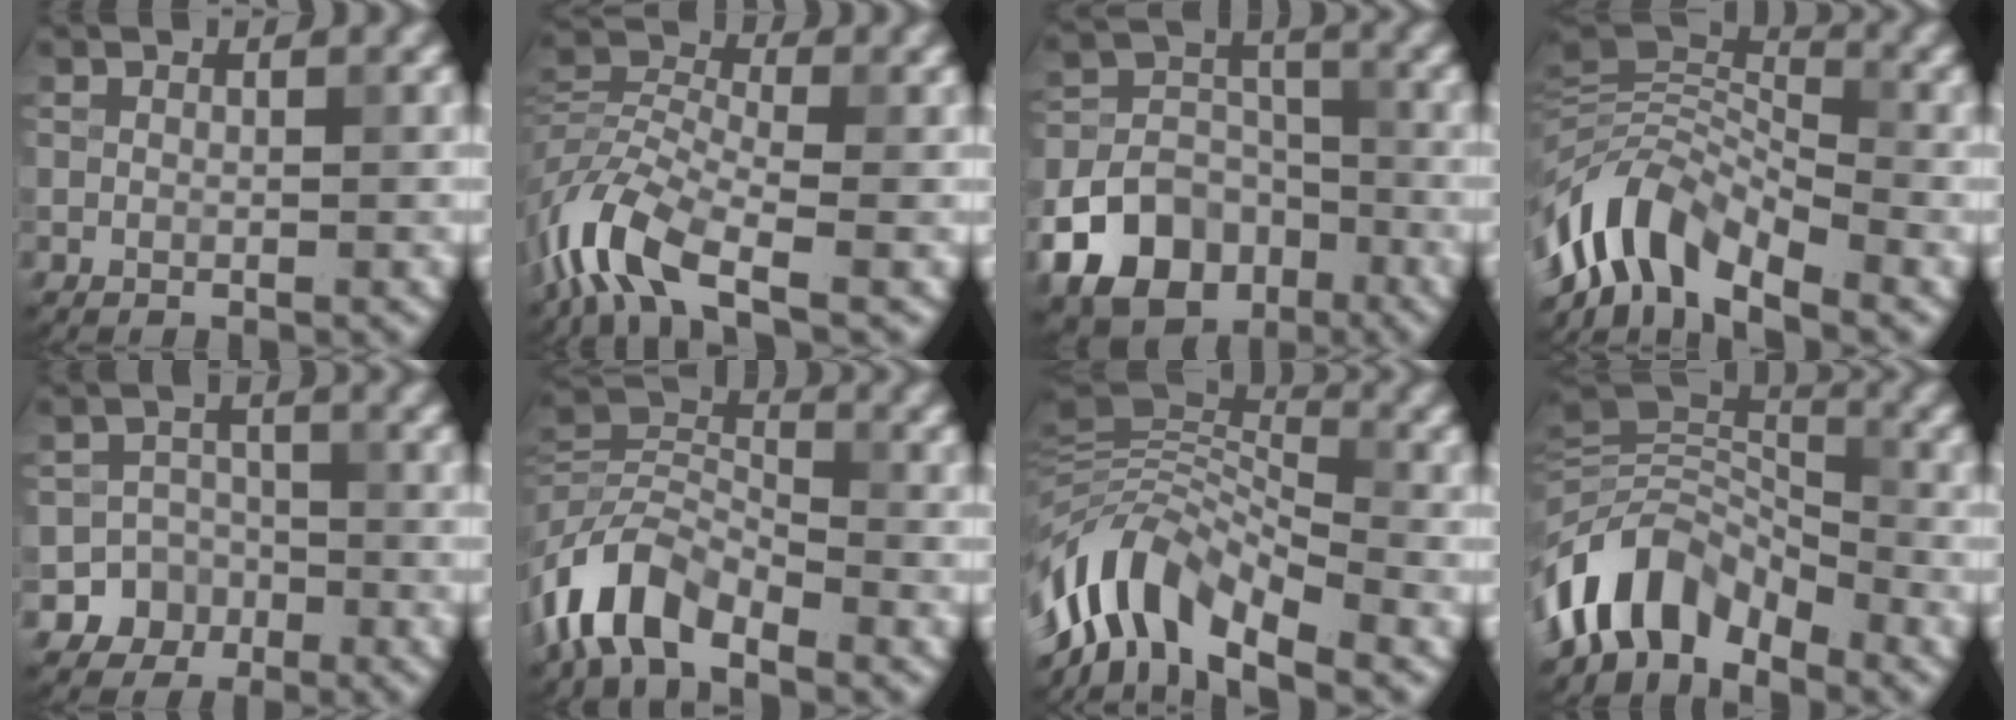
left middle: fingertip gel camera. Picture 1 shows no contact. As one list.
[{"total": 7.6, "force": [-4.5, 3.3, 5.2], "torque": [-0.111, 0.003, -0.105]}, {"total": 10.5, "force": [-5.6, 7.7, 4.6], "torque": [-0.075, -0.012, -0.112]}, {"total": 7.9, "force": [-4.7, 3.5, 5.2], "torque": [-0.084, 0.009, -0.103]}, {"total": 4.5, "force": [-2.4, 3.7, 0.2], "torque": [0.033, 0.001, -0.049]}, {"total": 6.3, "force": [-4.0, 3.2, 3.7], "torque": [-0.062, 0.006, -0.091]}, {"total": 8.9, "force": [-5.0, 3.7, 6.4], "torque": [-0.109, 0.014, -0.108]}, {"total": 7.9, "force": [-4.7, 4.5, 4.5], "torque": [-0.062, 0.009, -0.099]}]